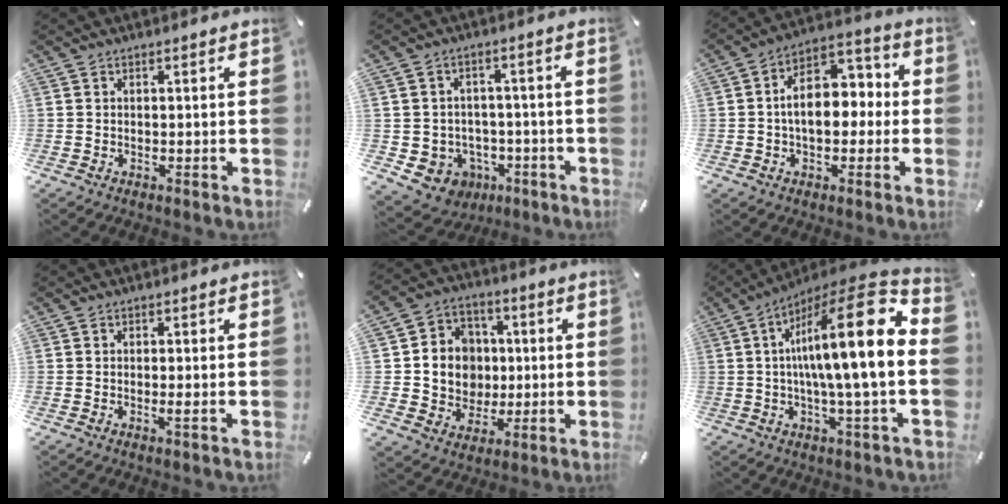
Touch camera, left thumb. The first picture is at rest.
{"total": 6.9, "force": [-1.9, 6.5, 1.5], "torque": [-0.033, 0.013, -0.029]}
{"total": 11.3, "force": [-0.9, 7.8, 8.1], "torque": [-0.114, 0.002, -0.019]}
{"total": 1.3, "force": [-0.2, 0.1, 1.3], "torque": [-0.022, -0.006, -0.003]}
{"total": 11.0, "force": [0.0, 10.7, 2.4], "torque": [-0.041, 0.004, 0.013]}
{"total": 19.2, "force": [3.0, 2.8, 18.8], "torque": [-0.301, -0.032, 0.030]}